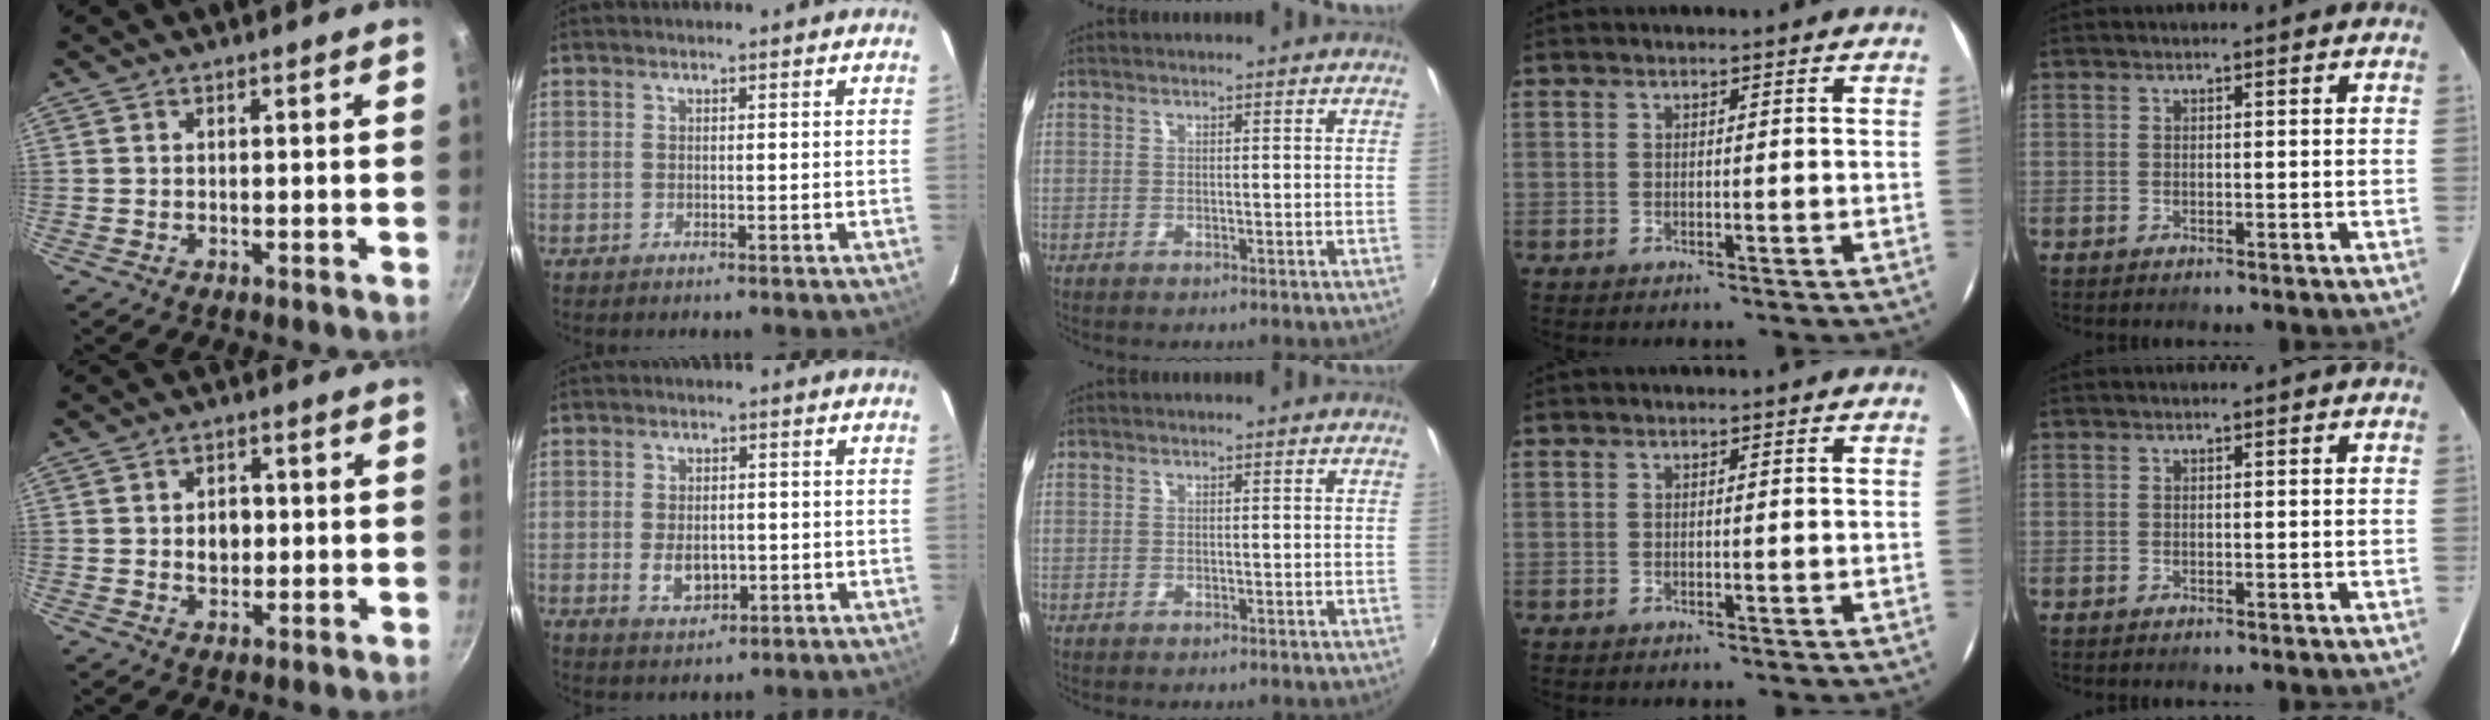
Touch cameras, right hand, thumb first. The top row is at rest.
{"thumb": {"total": 4.3, "force": [0.2, 3.3, 2.7], "torque": [-0.025, -0.001, 0.003]}, "index": {"total": 5.5, "force": [-1.1, 3.6, 4.0], "torque": [-0.077, -0.007, -0.011]}}